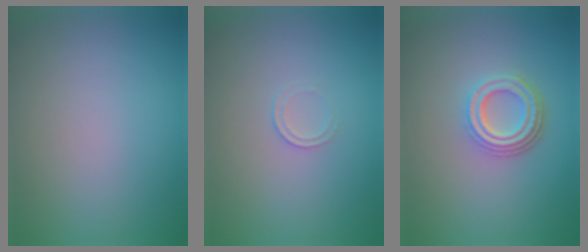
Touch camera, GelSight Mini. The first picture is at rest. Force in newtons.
{"total": 0.7, "press": 0.3, "slide": 0.6}
{"total": 4.1, "press": 3.1, "slide": 2.7}